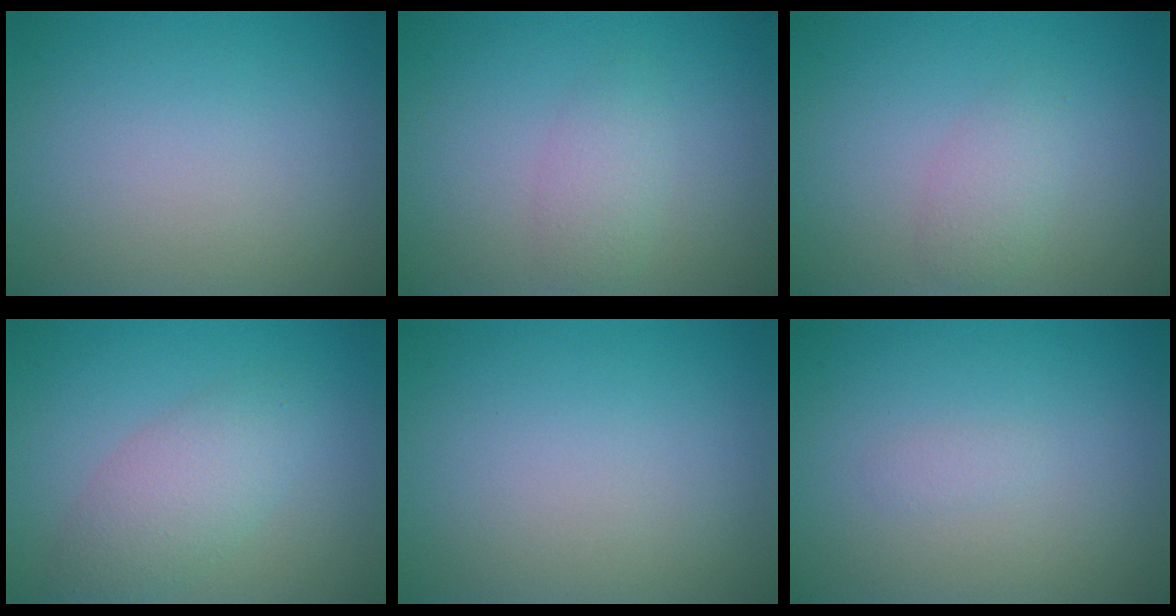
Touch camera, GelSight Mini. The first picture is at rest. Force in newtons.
{"total": 1.9, "press": 1.9, "slide": 0.1}
{"total": 1.8, "press": 1.8, "slide": 0.1}
{"total": 3.8, "press": 3.8, "slide": 0.2}
{"total": 0.0}
{"total": 0.5, "press": 0.5, "slide": 0.0}